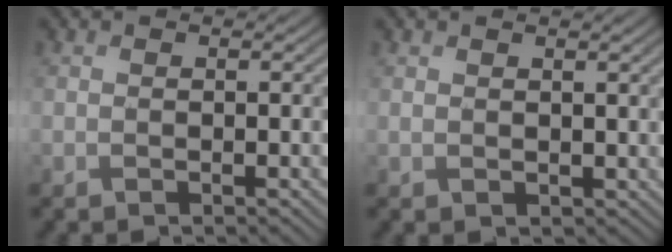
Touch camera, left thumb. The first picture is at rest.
{"total": 1.3, "force": [0.7, 1.0, 0.4], "torque": [-0.013, -0.003, 0.015]}